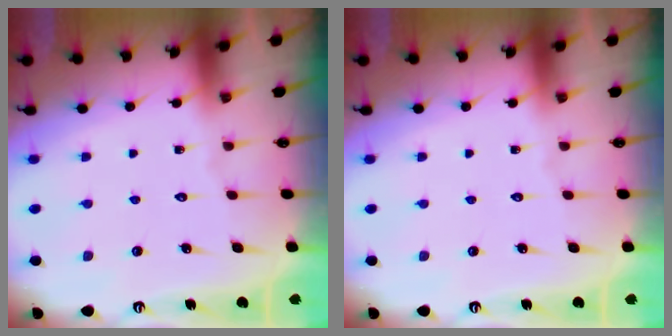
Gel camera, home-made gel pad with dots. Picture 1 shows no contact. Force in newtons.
{"total": 0.0}